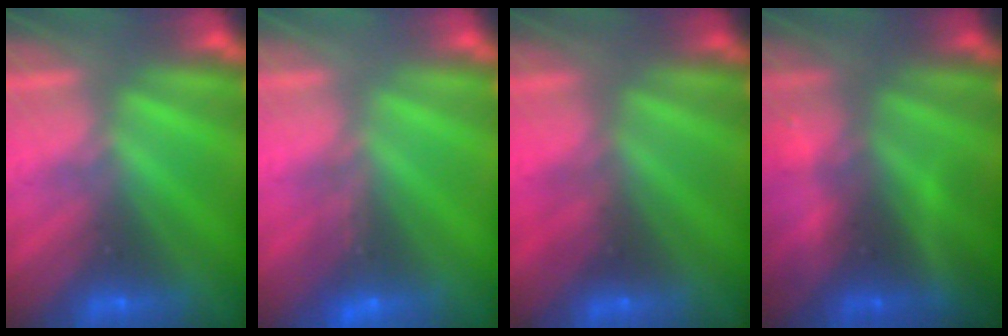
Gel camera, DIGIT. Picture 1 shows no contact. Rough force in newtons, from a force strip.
{"total": 1.1}
{"total": 2.2}
{"total": 5.7}